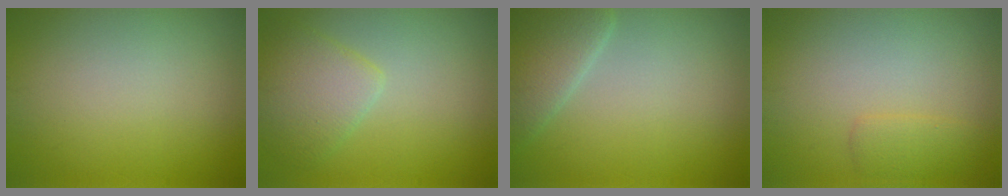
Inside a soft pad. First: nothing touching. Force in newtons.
{"total": 3.4, "press": 3.4, "slide": 0.3}
{"total": 4.4, "press": 4.4, "slide": 0.2}
{"total": 1.5, "press": 1.5, "slide": 0.1}